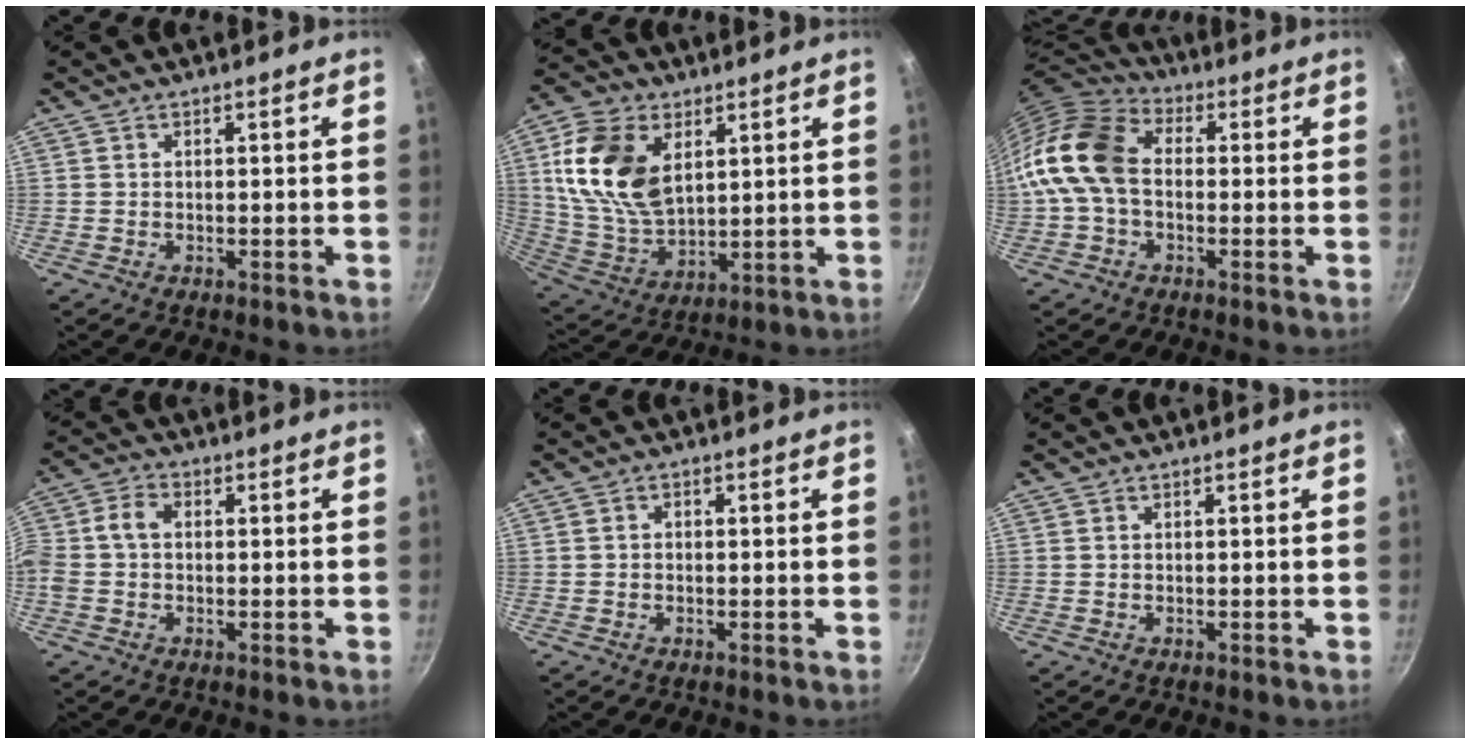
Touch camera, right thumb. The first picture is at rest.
{"total": 16.8, "force": [4.9, 10.7, 12.0], "torque": [-0.211, -0.017, 0.106]}
{"total": 14.5, "force": [-0.8, 10.2, 10.3], "torque": [-0.184, 0.035, -0.037]}
{"total": 6.4, "force": [0.0, 4.6, 4.4], "torque": [-0.095, 0.020, -0.017]}
{"total": 0.8, "force": [-0.3, 0.6, 0.4], "torque": [-0.007, 0.004, -0.007]}
{"total": 0.0}